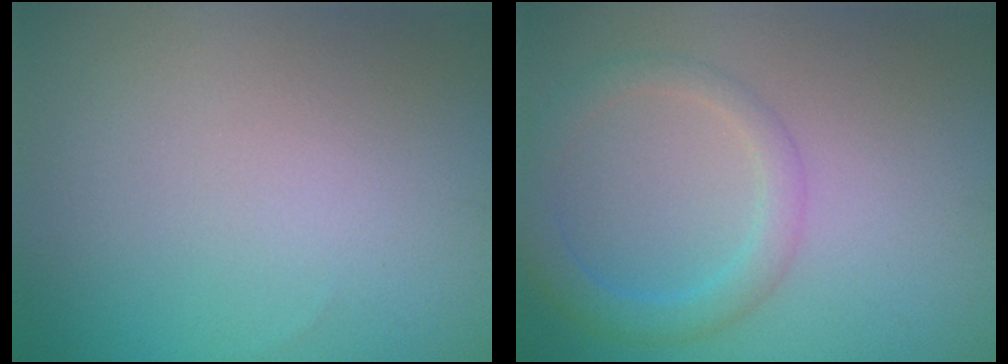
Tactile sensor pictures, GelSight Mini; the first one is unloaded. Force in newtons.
{"total": 2.8, "press": 2.8, "slide": 0.2}